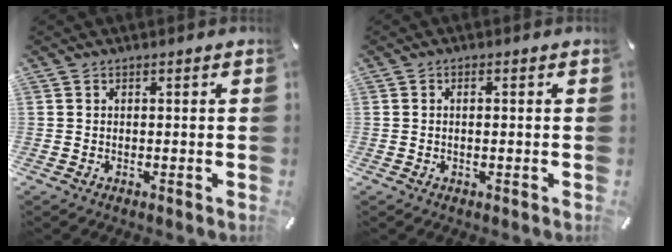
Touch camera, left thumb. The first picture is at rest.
{"total": 1.0, "force": [0.0, 0.2, 1.0], "torque": [-0.020, -0.001, 0.000]}